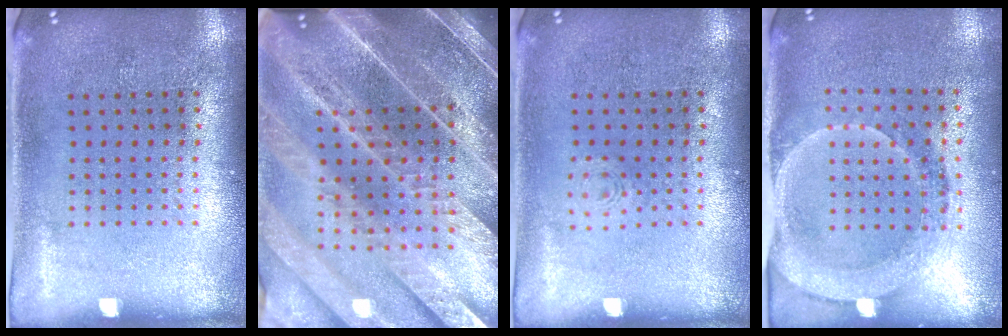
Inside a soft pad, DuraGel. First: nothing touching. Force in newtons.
{"total": 5.0, "press": 4.3, "slide": 2.6}
{"total": 0.7, "press": 0.7, "slide": 0.2}
{"total": 1.8, "press": 1.6, "slide": 0.8}